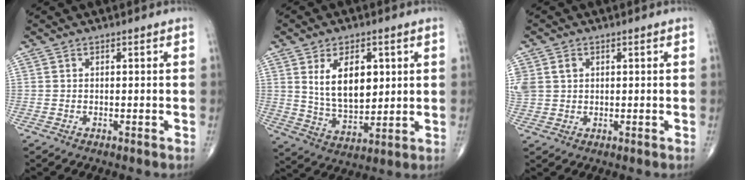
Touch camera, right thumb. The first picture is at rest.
{"total": 11.7, "force": [3.1, 6.7, 9.2], "torque": [-0.131, -0.022, 0.066]}
{"total": 5.8, "force": [1.6, 4.7, 2.9], "torque": [-0.074, 0.008, 0.041]}